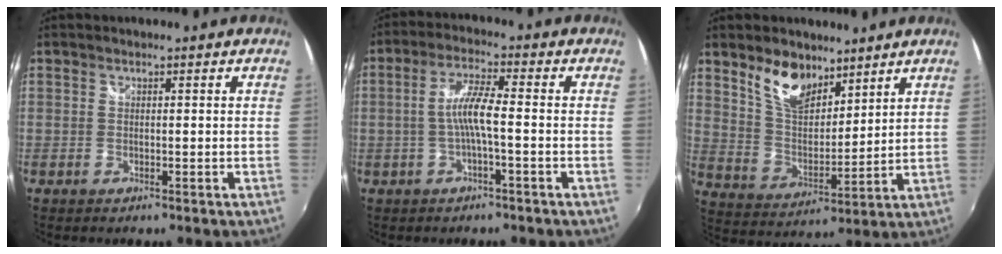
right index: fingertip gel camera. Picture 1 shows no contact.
{"total": 5.7, "force": [-1.3, 0.3, 5.6], "torque": [-0.117, 0.008, -0.023]}
{"total": 10.8, "force": [7.4, 5.4, 5.7], "torque": [-0.103, 0.004, 0.143]}